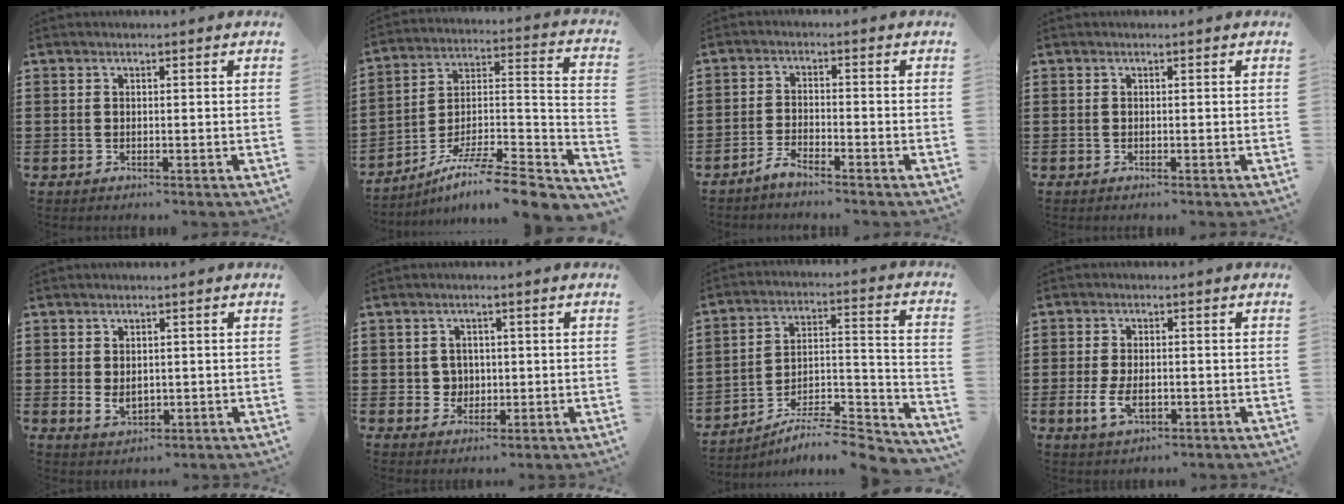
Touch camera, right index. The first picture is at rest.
{"total": 9.3, "force": [-7.2, 1.1, 5.8], "torque": [-0.089, 0.005, -0.141]}
{"total": 2.5, "force": [-2.4, 0.2, 0.7], "torque": [-0.023, 0.004, -0.050]}
{"total": 0.0}
{"total": 2.7, "force": [0.1, 1.9, 1.9], "torque": [-0.032, 0.001, 0.000]}
{"total": 2.9, "force": [0.0, 2.8, 0.9], "torque": [-0.028, 0.010, -0.003]}
{"total": 6.5, "force": [-5.9, 0.7, 2.7], "torque": [-0.038, -0.003, -0.118]}
{"total": 4.3, "force": [-0.9, 2.3, 3.5], "torque": [-0.077, -0.004, -0.017]}